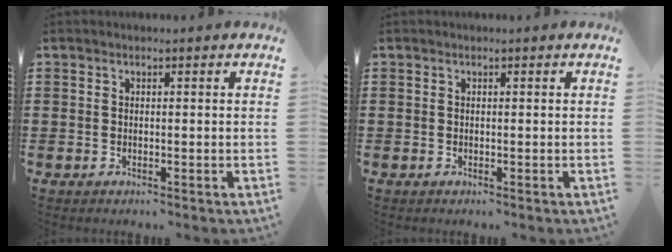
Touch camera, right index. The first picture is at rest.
{"total": 0.0}